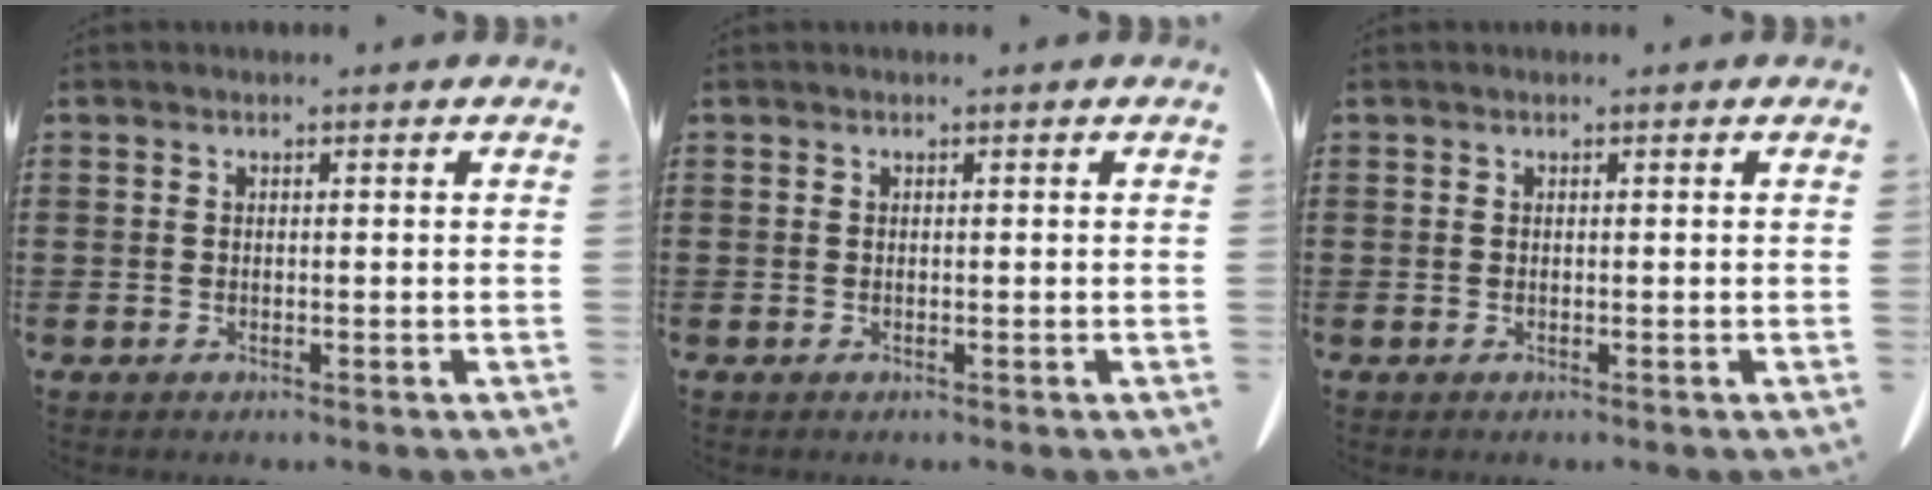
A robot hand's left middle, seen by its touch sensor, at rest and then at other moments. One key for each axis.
{"total": 0.0}
{"total": 0.0}